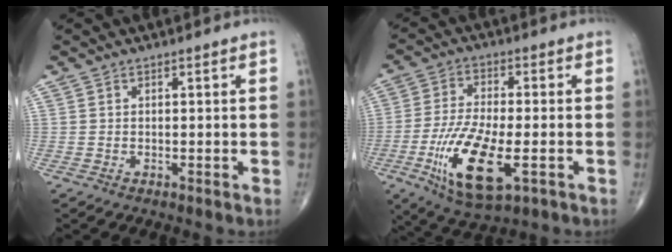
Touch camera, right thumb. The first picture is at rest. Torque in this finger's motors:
{"motor_torque": [1.51, 1.79, 1.61, -0.22, 0.47]}